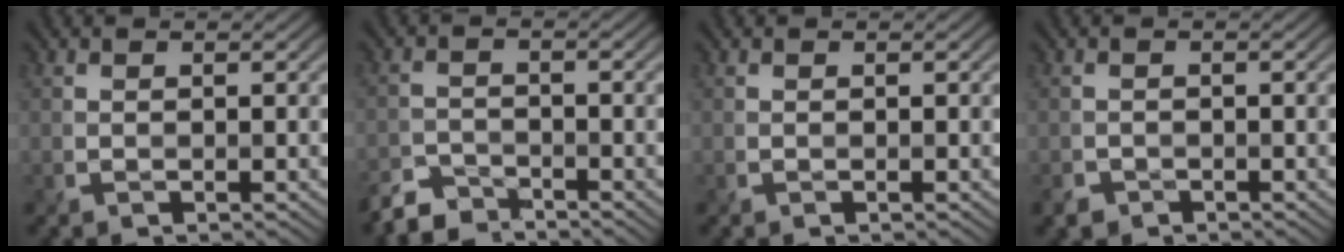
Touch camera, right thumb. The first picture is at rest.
{"total": 3.9, "force": [-3.8, 0.8, 0.4], "torque": [-0.006, -0.005, -0.081]}
{"total": 0.0}
{"total": 1.6, "force": [-1.2, 1.0, 0.0], "torque": [-0.003, -0.010, -0.025]}